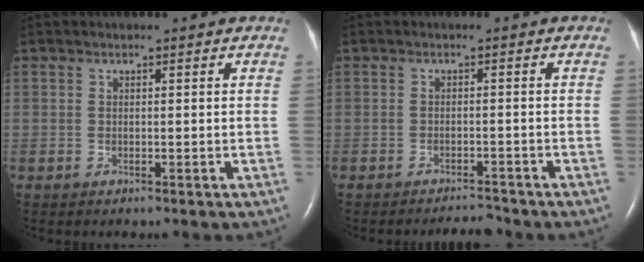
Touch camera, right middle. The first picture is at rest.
{"total": 2.6, "force": [-2.6, 0.2, 0.2], "torque": [-0.003, -0.008, -0.039]}